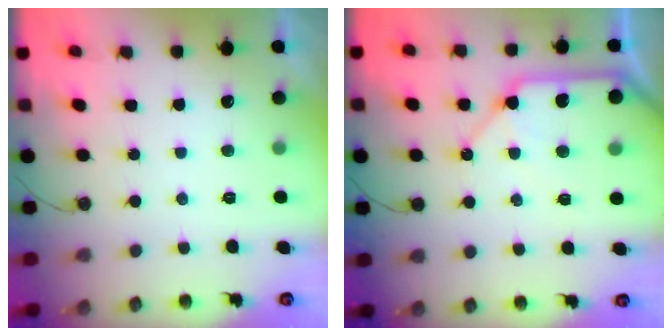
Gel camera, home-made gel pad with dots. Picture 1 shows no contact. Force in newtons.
{"total": 12.3, "press": 12.3, "slide": 1.4}